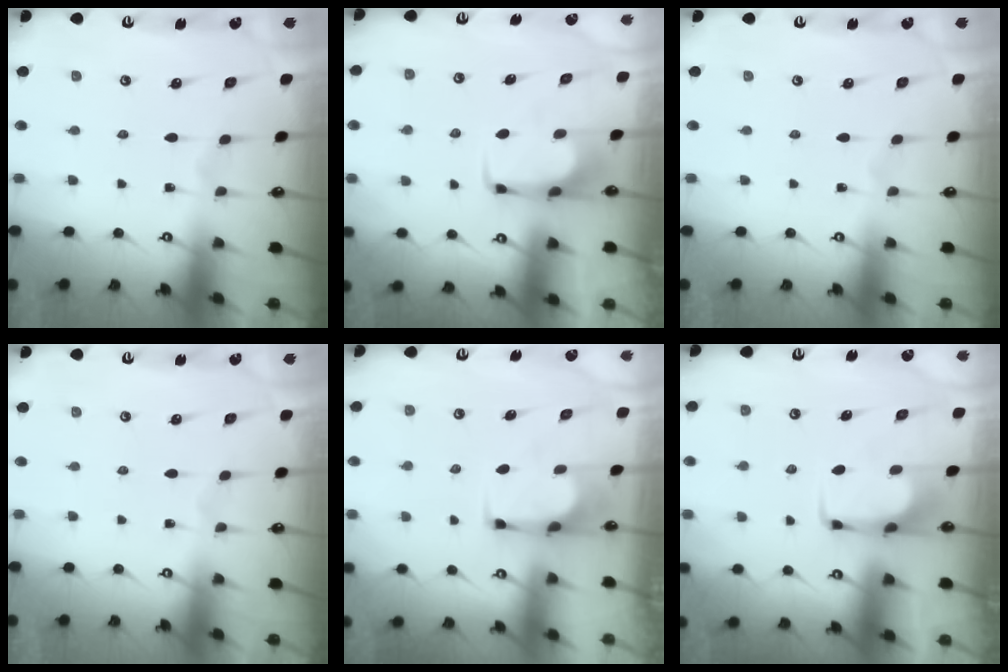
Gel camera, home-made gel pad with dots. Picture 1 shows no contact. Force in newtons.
{"total": 1.7, "press": 1.6, "slide": 0.4}
{"total": 0.0}
{"total": 0.0}
{"total": 6.0, "press": 6.0, "slide": 0.9}
{"total": 1.7, "press": 1.6, "slide": 0.4}